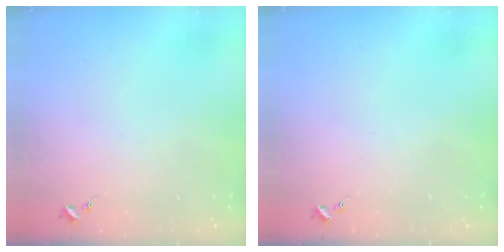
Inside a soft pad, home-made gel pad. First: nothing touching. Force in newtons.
{"total": 0.0}